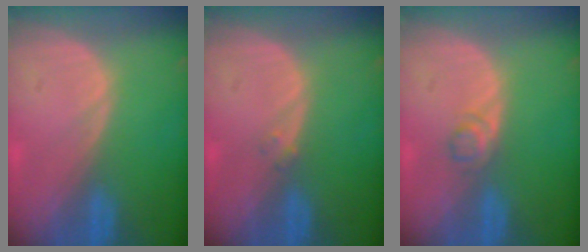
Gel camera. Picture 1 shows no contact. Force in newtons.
{"total": 1.0, "press": 0.9, "slide": 0.4}
{"total": 1.9, "press": 1.8, "slide": 0.2}